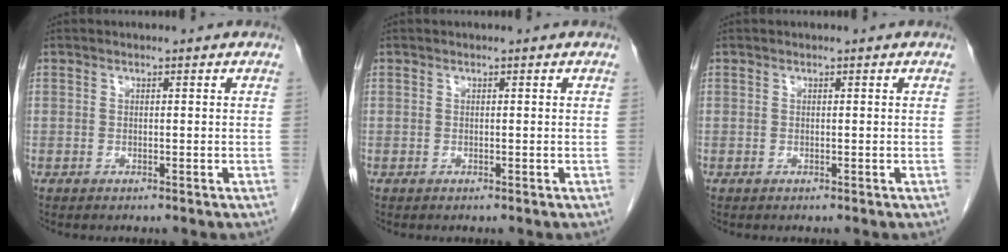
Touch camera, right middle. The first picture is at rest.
{"total": 0.0}
{"total": 0.0}